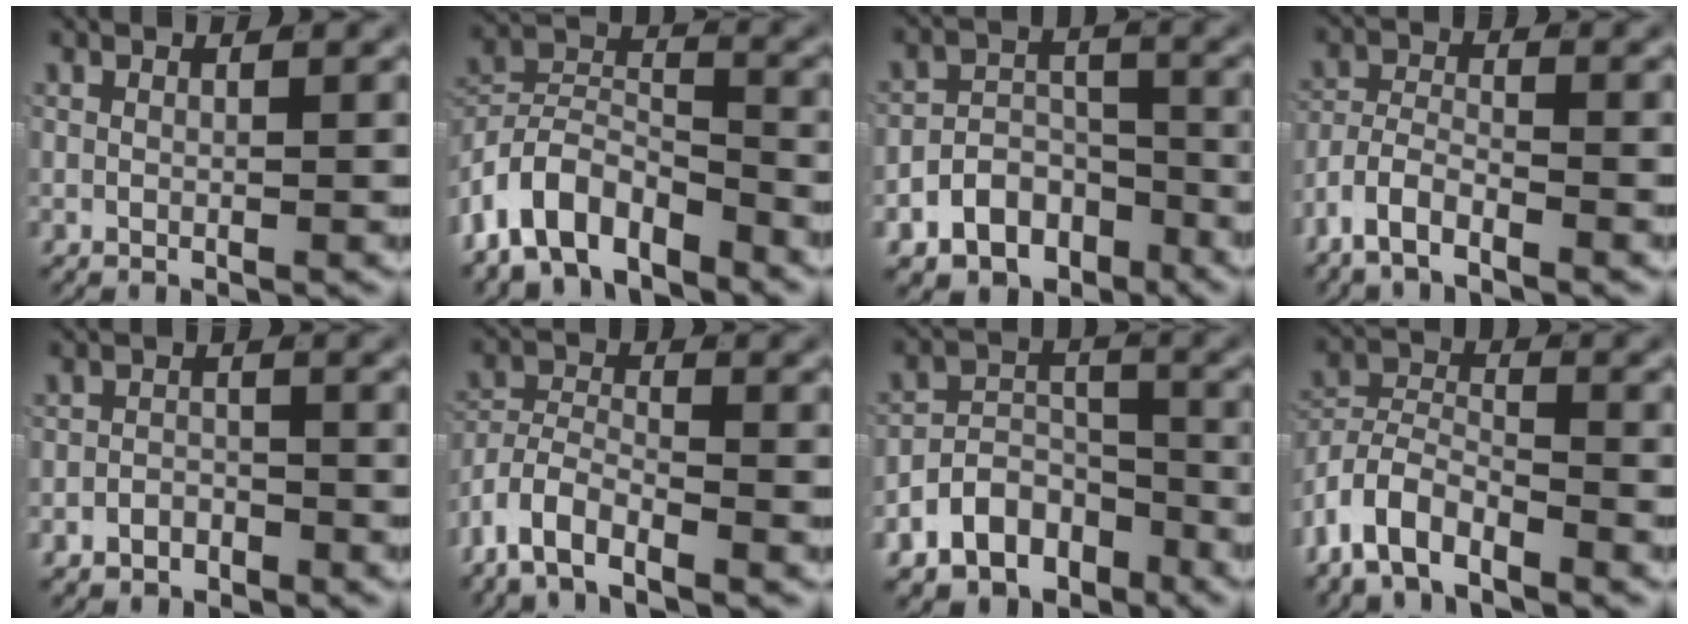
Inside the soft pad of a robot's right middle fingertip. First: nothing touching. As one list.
[{"total": 11.1, "force": [-6.6, 7.4, 5.1], "torque": [-0.101, -0.036, -0.110]}, {"total": 10.4, "force": [-7.7, 6.5, 2.4], "torque": [-0.023, -0.018, -0.132]}, {"total": 4.4, "force": [-2.9, 2.5, 2.2], "torque": [-0.048, -0.005, -0.058]}, {"total": 2.7, "force": [-2.2, 1.6, 0.3], "torque": [0.004, -0.002, -0.040]}, {"total": 6.4, "force": [-3.2, 4.6, 3.0], "torque": [-0.077, -0.021, -0.064]}, {"total": 9.7, "force": [-6.8, 6.1, 3.1], "torque": [-0.037, -0.012, -0.117]}, {"total": 6.6, "force": [-3.4, 4.8, 3.1], "torque": [-0.081, -0.023, -0.065]}]